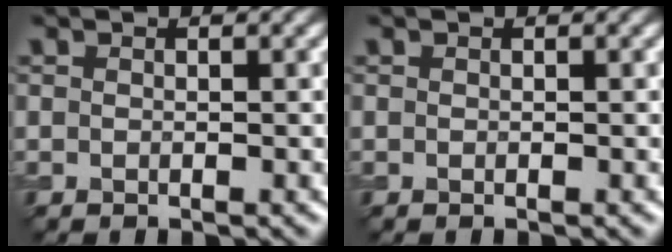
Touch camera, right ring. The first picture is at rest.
{"total": 0.0}